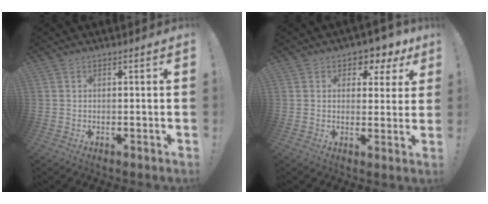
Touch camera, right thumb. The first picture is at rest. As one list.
[{"total": 4.9, "force": [2.8, 3.7, 1.9], "torque": [-0.009, -0.026, 0.047]}]